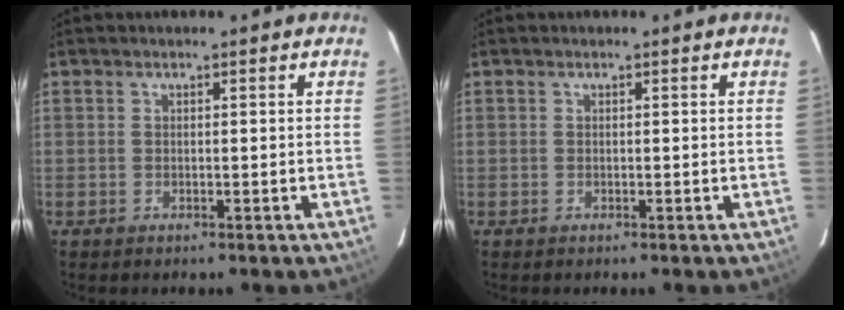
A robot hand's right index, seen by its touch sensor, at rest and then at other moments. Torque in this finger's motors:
{"motor_torque": [0.14, 0.10, -0.03, 0.01]}